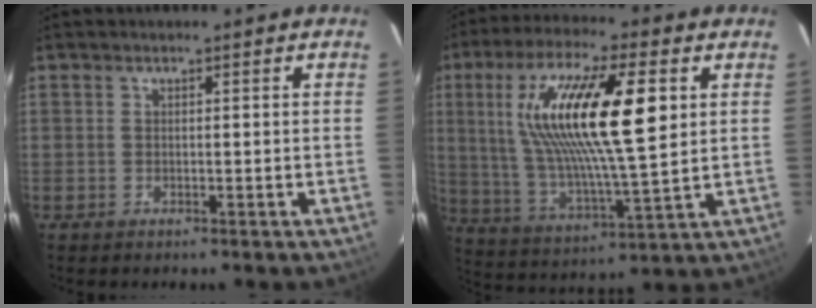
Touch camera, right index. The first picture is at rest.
{"total": 21.1, "force": [5.7, 4.9, 19.7], "torque": [-0.366, 0.009, 0.109]}